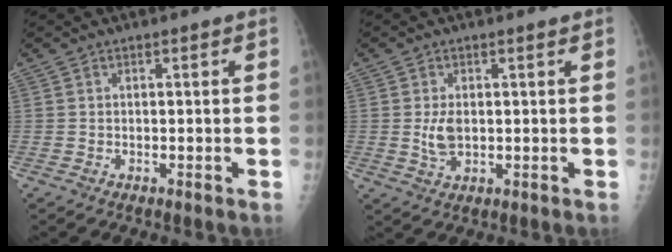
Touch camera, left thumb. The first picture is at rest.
{"total": 3.3, "force": [0.3, 1.8, 2.8], "torque": [-0.053, -0.006, 0.012]}